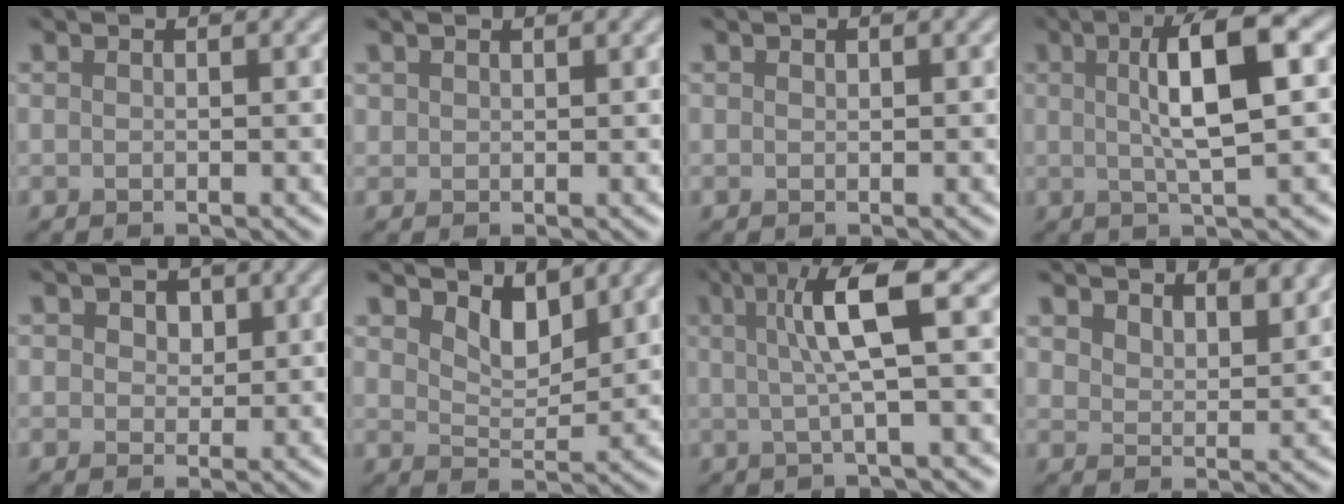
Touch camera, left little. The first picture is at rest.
{"total": 0.8, "force": [0.7, 0.4, 0.0], "torque": [-0.003, 0.002, 0.014]}
{"total": 0.0}
{"total": 6.6, "force": [1.1, 1.4, 6.4], "torque": [-0.104, 0.014, 0.014]}
{"total": 2.5, "force": [1.0, 1.8, 1.4], "torque": [-0.027, 0.004, 0.005]}
{"total": 2.9, "force": [2.2, 1.1, 1.4], "torque": [-0.037, -0.012, 0.030]}
{"total": 5.8, "force": [1.0, 0.7, 5.6], "torque": [-0.102, 0.009, 0.015]}
{"total": 4.9, "force": [3.8, 2.1, 2.4], "torque": [-0.048, -0.003, 0.048]}